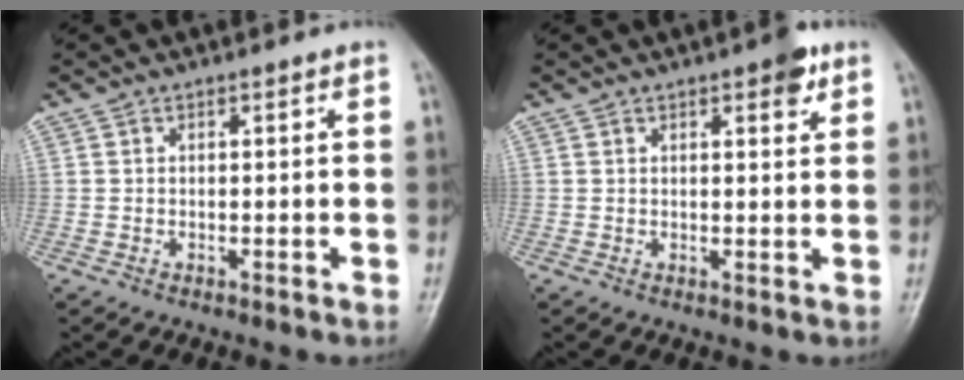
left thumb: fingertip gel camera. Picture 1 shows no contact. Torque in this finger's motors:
{"motor_torque": [0.85, 0.11, 0.45, -0.05, 0.05]}